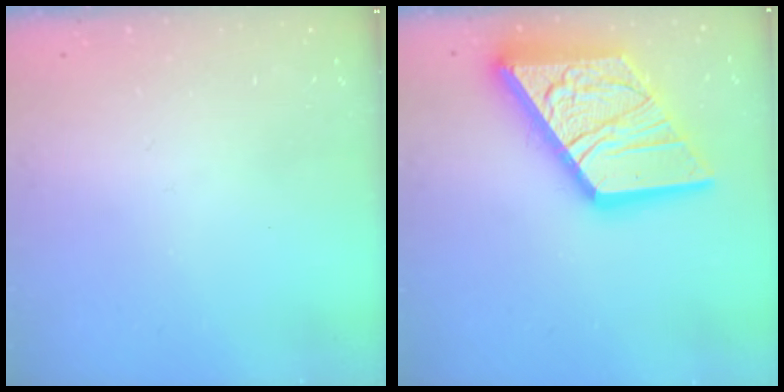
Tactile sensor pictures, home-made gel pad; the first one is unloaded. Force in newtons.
{"total": 27.4, "press": 27.2, "slide": 3.0}